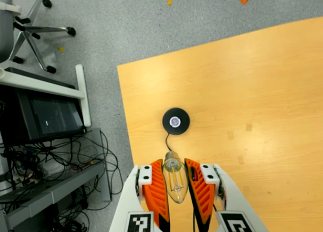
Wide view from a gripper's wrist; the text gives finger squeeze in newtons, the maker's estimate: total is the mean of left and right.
{"total": 19.6, "left": 21.1, "right": 18.1}